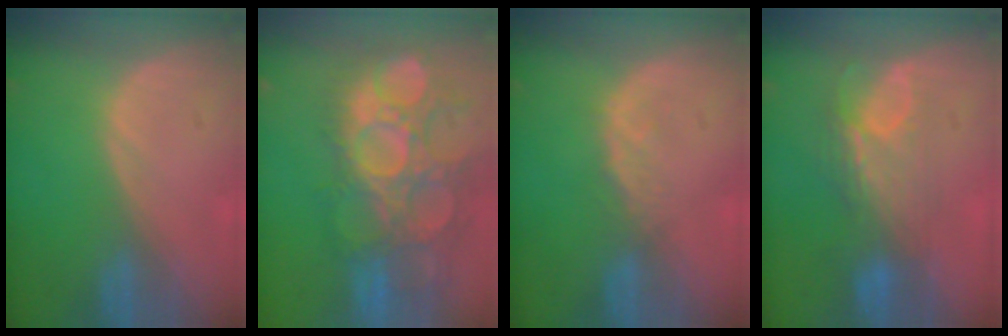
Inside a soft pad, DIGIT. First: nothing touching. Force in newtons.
{"total": 14.2, "press": 12.7, "slide": 6.4}
{"total": 1.9, "press": 1.9, "slide": 0.3}
{"total": 7.3, "press": 6.6, "slide": 3.1}